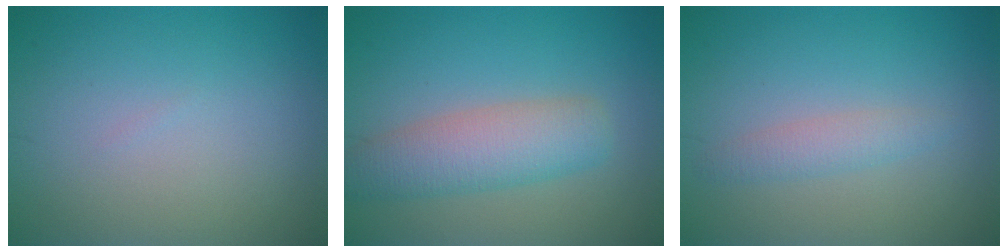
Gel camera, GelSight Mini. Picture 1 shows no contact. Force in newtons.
{"total": 4.8, "press": 4.8, "slide": 0.2}
{"total": 1.7, "press": 1.7, "slide": 0.1}